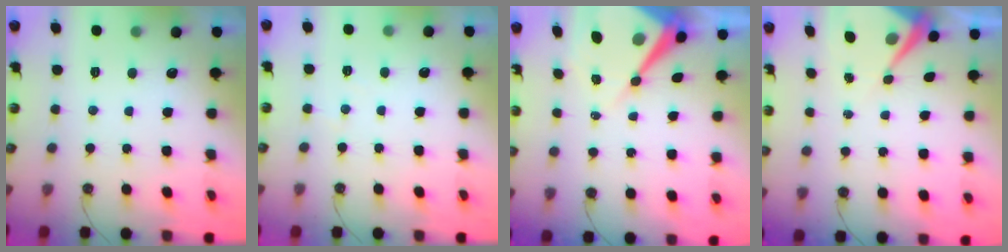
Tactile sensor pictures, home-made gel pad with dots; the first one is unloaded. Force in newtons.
{"total": 2.1, "press": 2.1, "slide": 0.4}
{"total": 12.8, "press": 12.7, "slide": 1.2}
{"total": 5.2, "press": 5.2, "slide": 0.3}